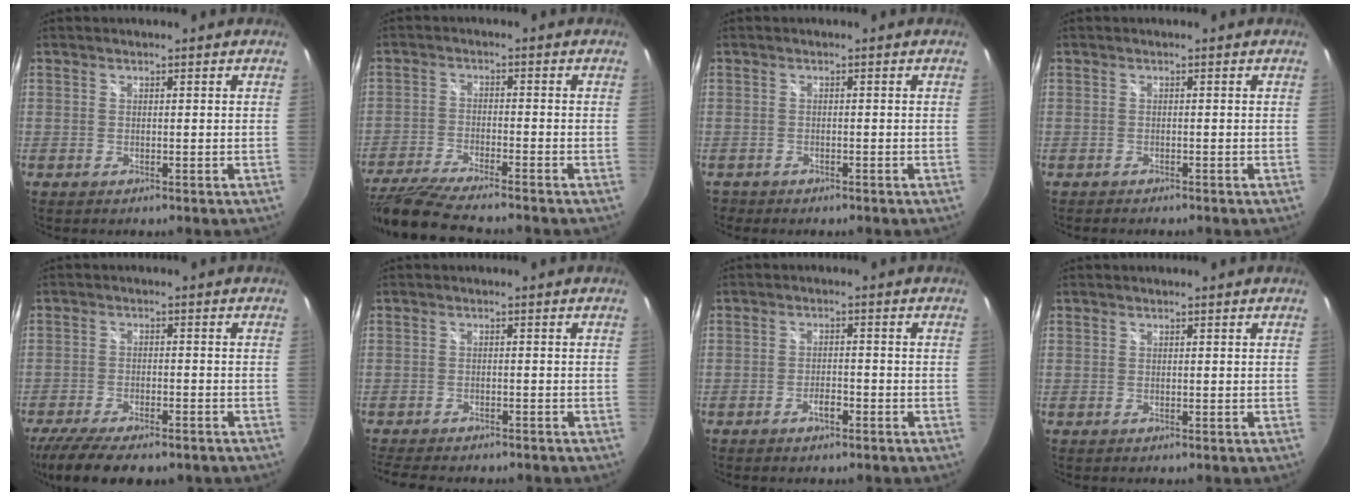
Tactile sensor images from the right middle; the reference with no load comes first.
{"total": 12.2, "force": [-10.7, 0.5, 5.9], "torque": [-0.135, -0.034, -0.188]}
{"total": 1.6, "force": [-1.4, 0.9, 0.2], "torque": [-0.010, -0.006, -0.022]}
{"total": 1.5, "force": [-1.4, 0.3, 0.4], "torque": [-0.011, -0.011, -0.023]}
{"total": 13.6, "force": [-10.7, 3.9, 7.4], "torque": [-0.161, -0.043, -0.169]}
{"total": 8.5, "force": [-7.4, 2.2, 3.5], "torque": [-0.084, -0.024, -0.115]}
{"total": 2.7, "force": [-2.0, 1.1, 1.5], "torque": [-0.034, 0.000, -0.034]}
{"total": 0.0}